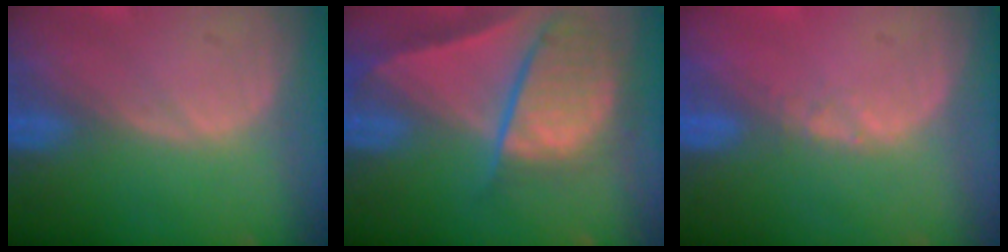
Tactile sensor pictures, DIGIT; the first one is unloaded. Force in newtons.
{"total": 10.2, "press": 8.4, "slide": 5.7}
{"total": 0.9, "press": 0.8, "slide": 0.5}